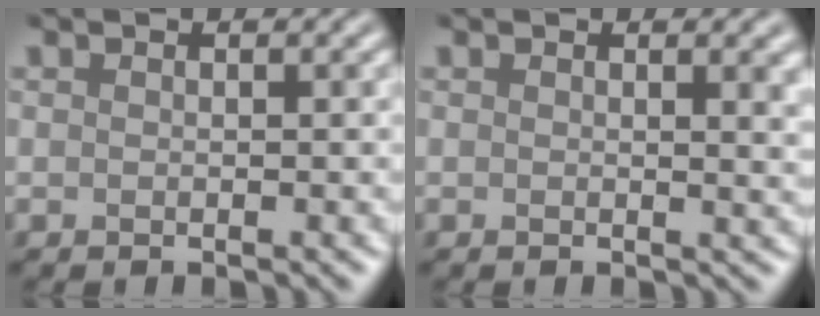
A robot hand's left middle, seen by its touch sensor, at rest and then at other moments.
{"total": 2.0, "force": [0.8, 0.6, 1.7], "torque": [-0.015, -0.001, 0.013]}